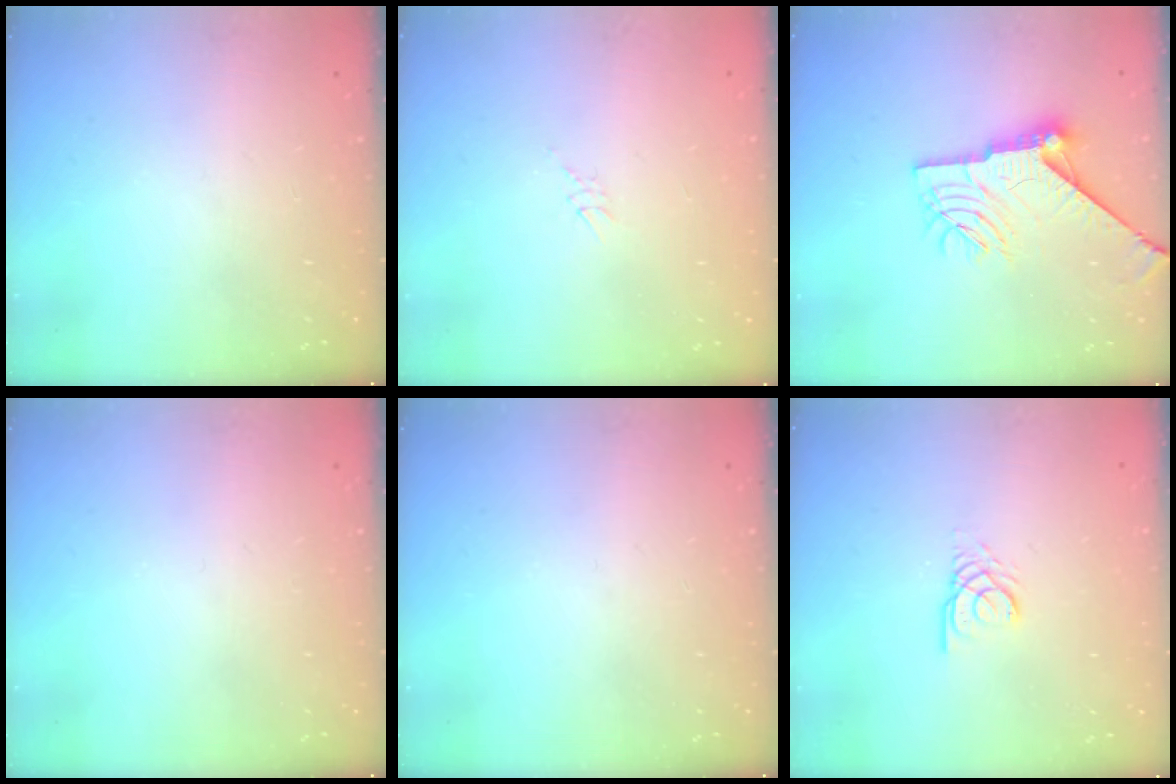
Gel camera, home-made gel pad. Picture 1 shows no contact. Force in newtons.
{"total": 2.6, "press": 2.6, "slide": 0.2}
{"total": 14.0, "press": 13.9, "slide": 0.9}
{"total": 0.0}
{"total": 0.0}
{"total": 2.6, "press": 2.6, "slide": 0.1}